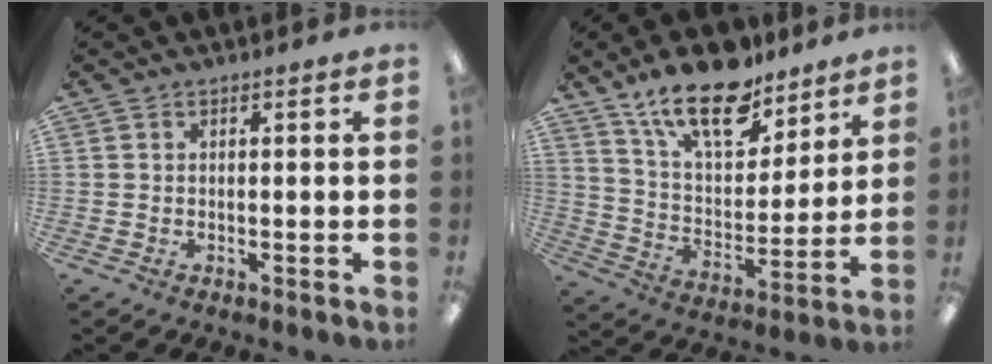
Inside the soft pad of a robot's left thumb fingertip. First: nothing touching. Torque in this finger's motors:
{"motor_torque": [0.23, 0.22, 1.40, -1.37, 0.28]}